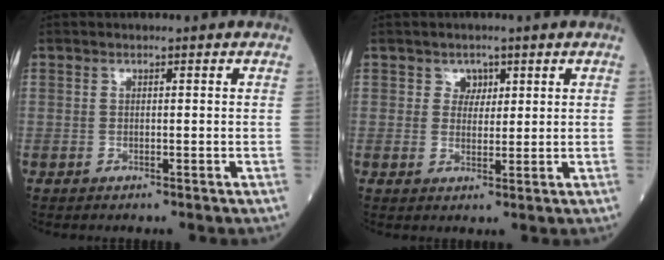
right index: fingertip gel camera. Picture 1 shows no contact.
{"total": 2.1, "force": [1.1, 1.7, 0.5], "torque": [0.000, -0.001, 0.015]}